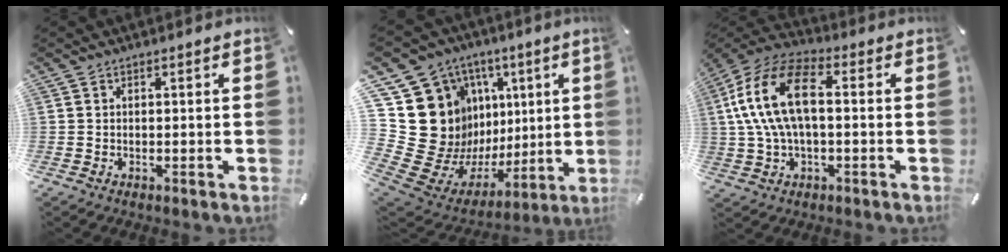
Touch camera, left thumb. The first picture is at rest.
{"total": 22.4, "force": [3.3, 19.2, 11.1], "torque": [-0.166, -0.084, 0.130]}
{"total": 16.0, "force": [1.7, 8.6, 13.3], "torque": [-0.294, 0.002, 0.026]}